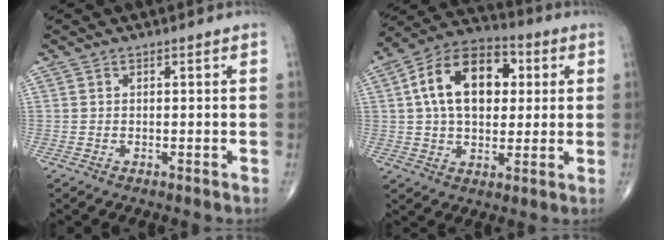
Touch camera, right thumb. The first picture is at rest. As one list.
[{"total": 17.7, "force": [3.8, 11.2, 13.1], "torque": [-0.188, 0.014, 0.056]}]